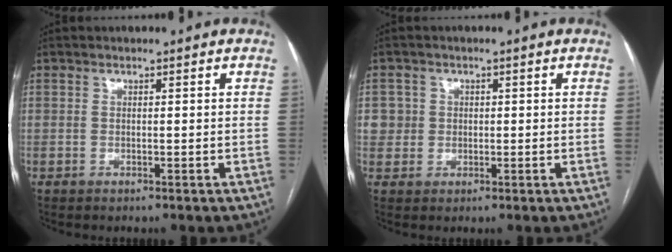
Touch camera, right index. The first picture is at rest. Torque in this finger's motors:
{"motor_torque": [0.21, 0.19, 0.04, 0.01]}